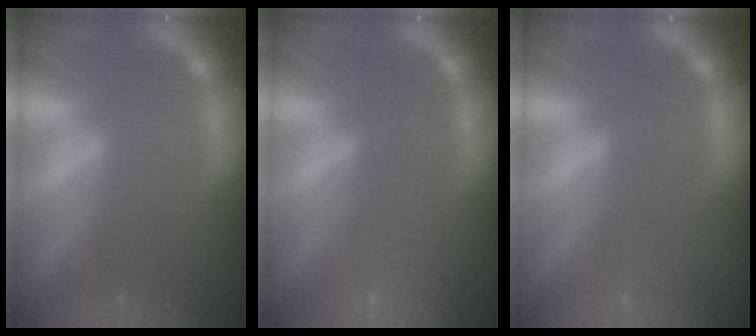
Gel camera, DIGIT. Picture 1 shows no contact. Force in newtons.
{"total": 7.0}
{"total": 1.9}